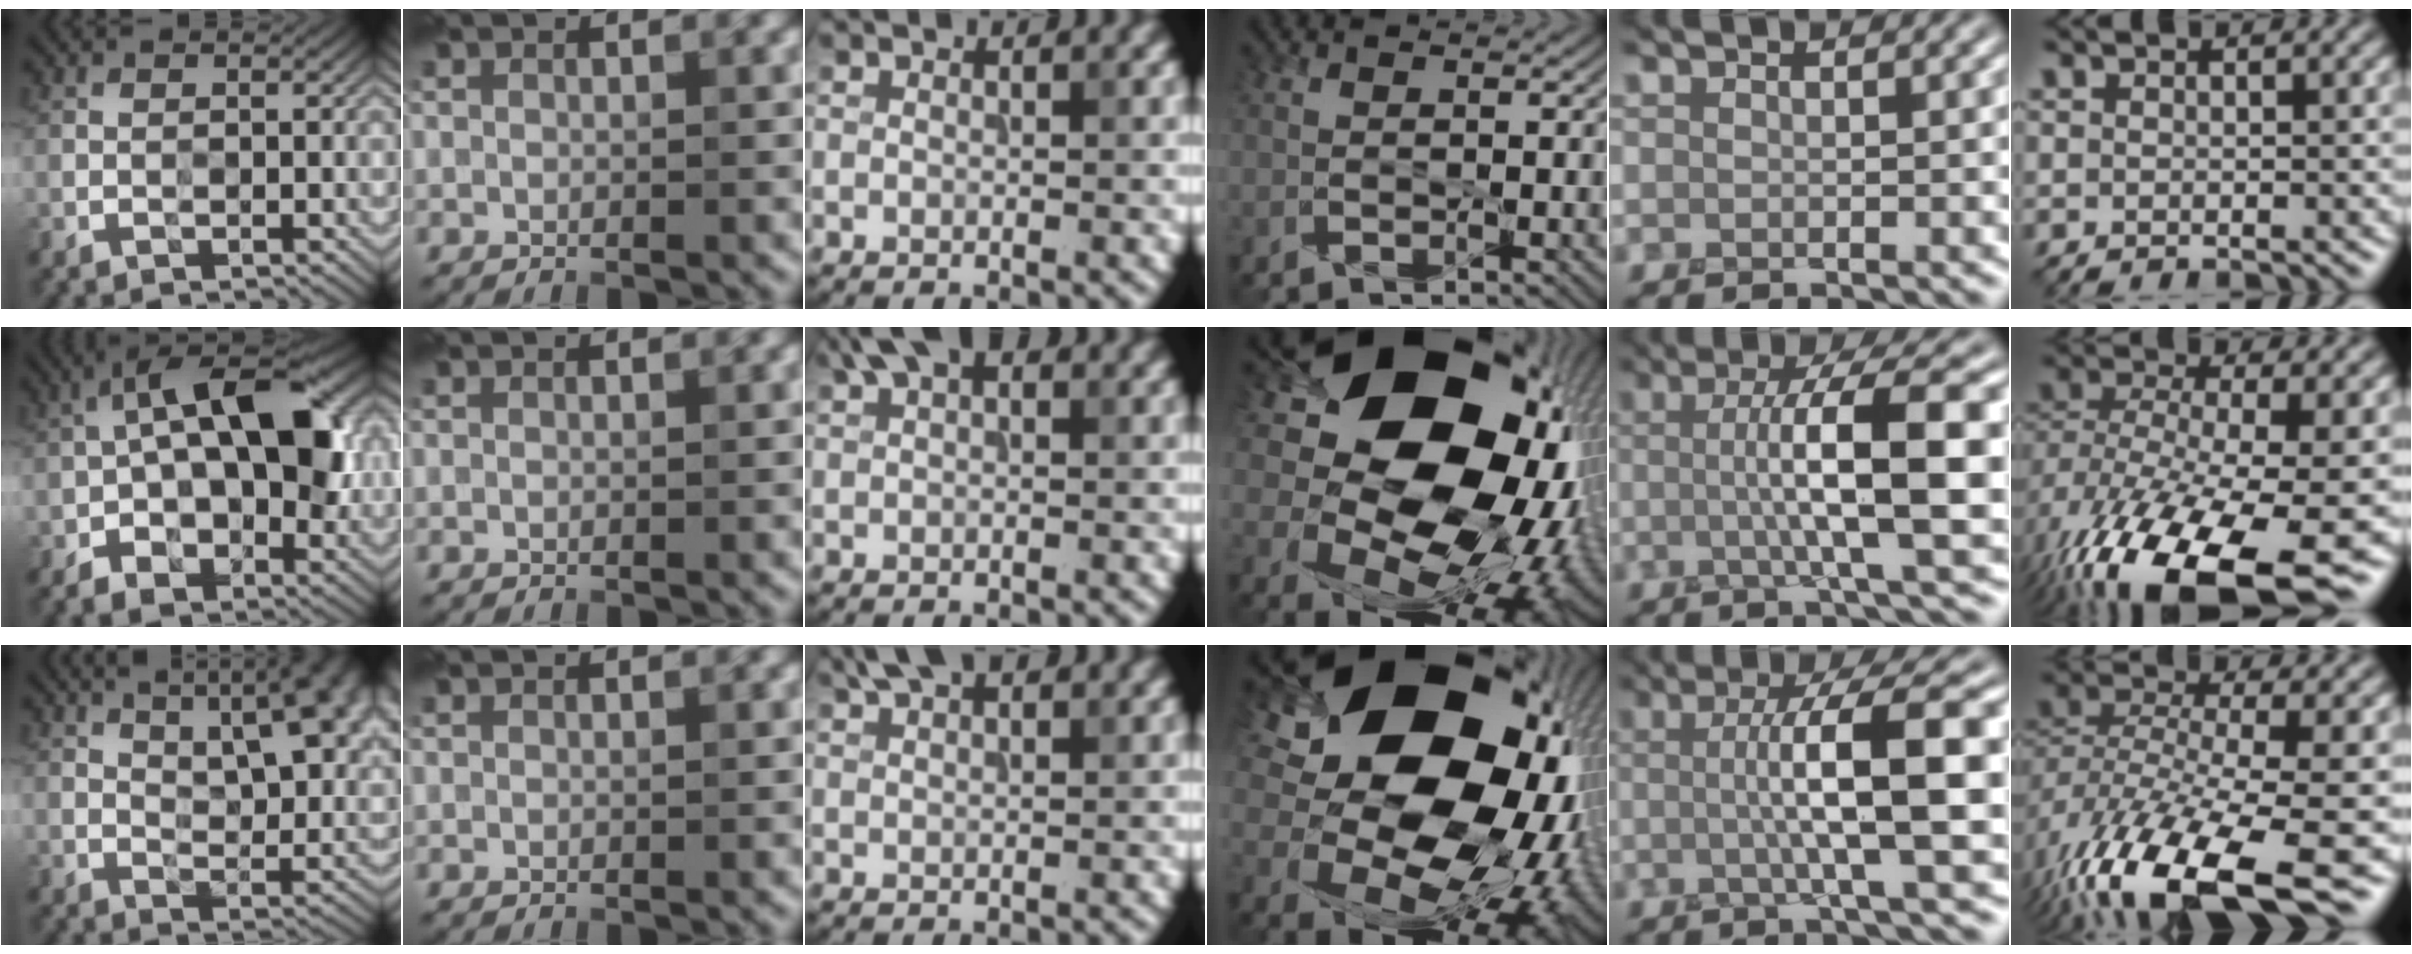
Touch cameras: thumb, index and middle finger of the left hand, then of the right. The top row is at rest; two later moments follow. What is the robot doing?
{"motion": "peel", "object": "tape"}